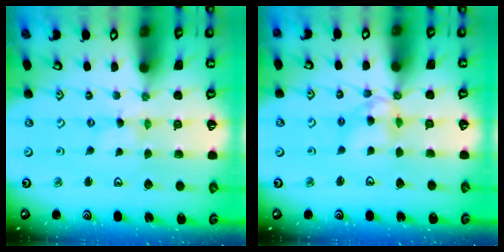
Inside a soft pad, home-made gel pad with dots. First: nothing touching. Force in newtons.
{"total": 8.9, "press": 8.8, "slide": 0.7}